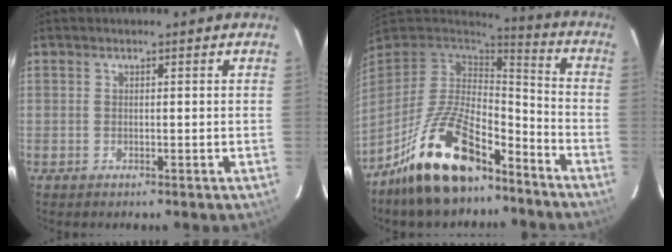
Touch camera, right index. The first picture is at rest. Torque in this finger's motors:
{"motor_torque": [0.79, -0.79, 1.06, 0.21]}